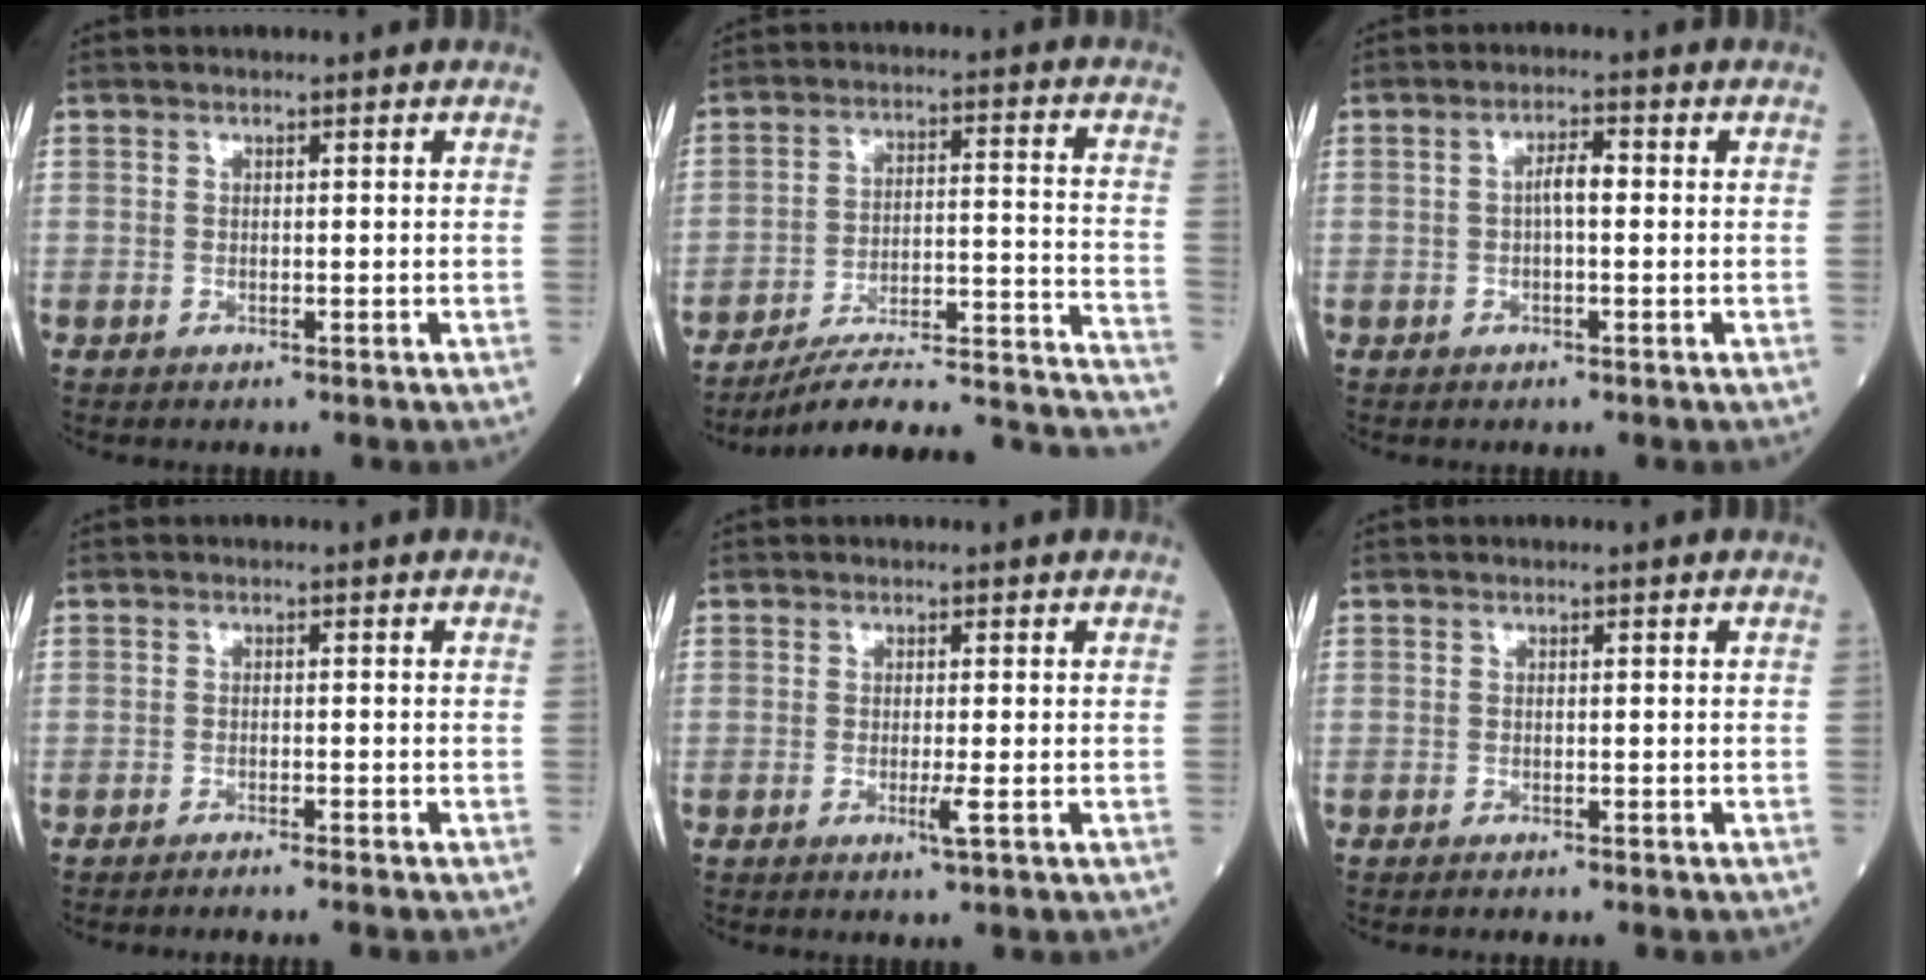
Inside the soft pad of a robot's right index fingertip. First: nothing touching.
{"total": 22.9, "force": [-21.2, 0.8, 8.5], "torque": [-0.051, 0.021, -0.295]}
{"total": 2.6, "force": [0.0, 0.6, 2.6], "torque": [-0.044, 0.006, -0.002]}
{"total": 3.4, "force": [-2.9, -0.7, 1.5], "torque": [-0.013, 0.005, -0.037]}
{"total": 1.7, "force": [-0.6, -0.4, 1.6], "torque": [-0.030, -0.005, -0.013]}
{"total": 1.4, "force": [-1.2, 0.0, 0.6], "torque": [-0.010, 0.000, -0.012]}